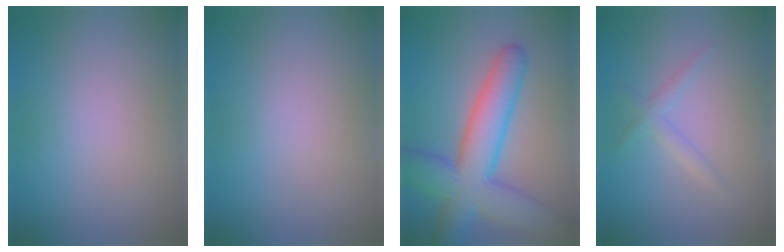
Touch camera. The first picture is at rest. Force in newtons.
{"total": 0.0}
{"total": 8.7, "press": 8.7, "slide": 0.2}
{"total": 1.4, "press": 1.4, "slide": 0.0}